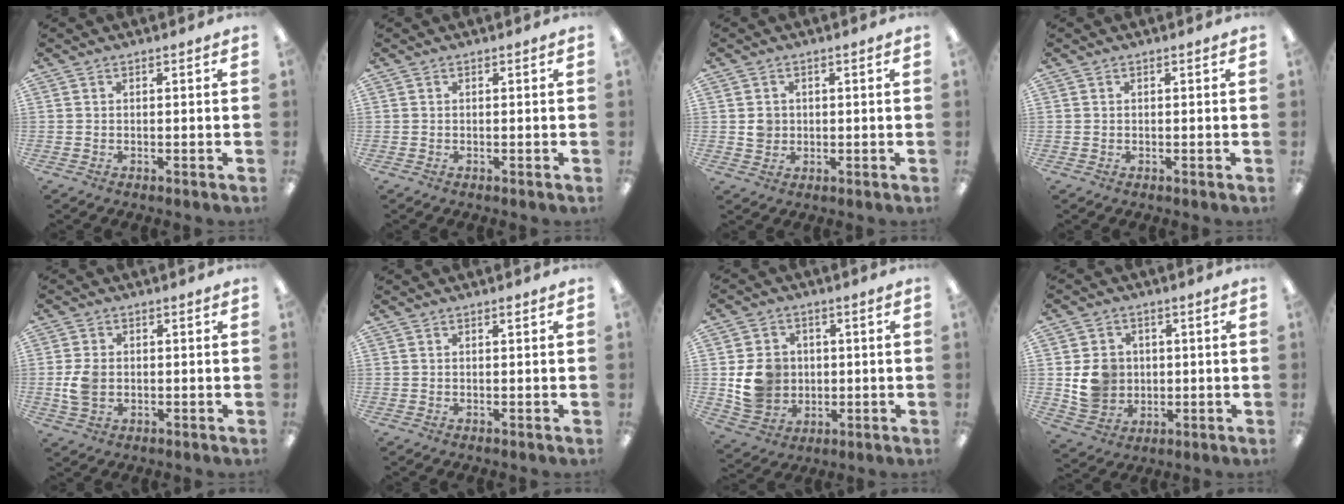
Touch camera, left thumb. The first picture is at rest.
{"total": 0.0}
{"total": 2.9, "force": [0.4, 2.8, 0.8], "torque": [-0.003, -0.002, 0.002]}
{"total": 0.0}
{"total": 5.5, "force": [-0.4, 4.1, 3.6], "torque": [-0.075, -0.001, -0.010]}
{"total": 0.5, "force": [0.4, 0.0, 0.4], "torque": [-0.008, 0.002, 0.006]}
{"total": 9.6, "force": [0.3, 8.8, 3.7], "torque": [-0.066, 0.008, 0.016]}
{"total": 8.3, "force": [0.6, 7.8, 2.9], "torque": [-0.045, 0.007, 0.019]}